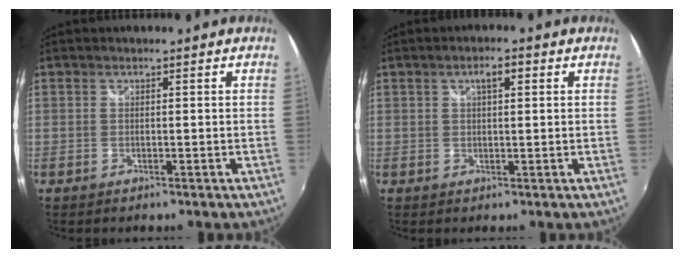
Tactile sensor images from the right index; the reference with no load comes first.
{"total": 2.8, "force": [1.1, 0.9, 2.4], "torque": [-0.040, 0.009, 0.016]}